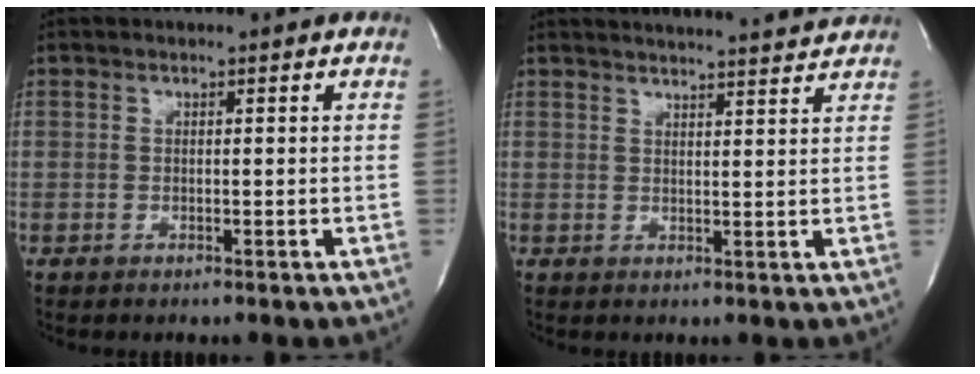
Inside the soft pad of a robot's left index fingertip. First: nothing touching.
{"total": 11.4, "force": [11.0, 0.3, 3.2], "torque": [-0.047, 0.002, 0.133]}